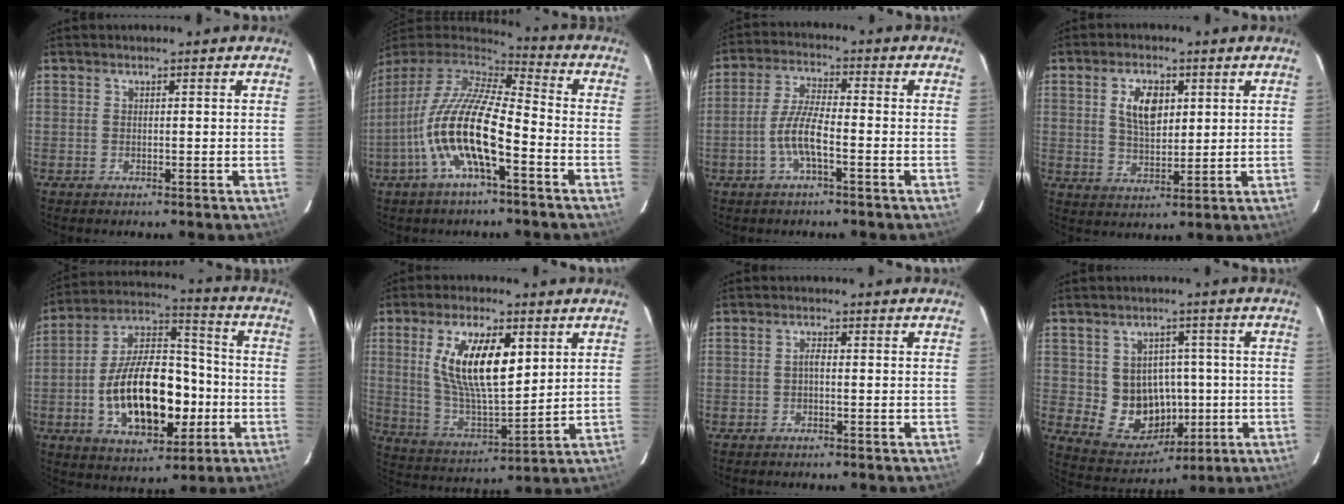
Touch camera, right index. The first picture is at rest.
{"total": 17.0, "force": [-6.4, 4.5, 15.1], "torque": [-0.287, -0.022, -0.125]}
{"total": 6.6, "force": [-2.6, 1.3, 5.9], "torque": [-0.125, 0.003, -0.051]}
{"total": 7.4, "force": [2.3, 3.9, 5.9], "torque": [-0.108, 0.008, 0.045]}
{"total": 20.6, "force": [-4.7, 11.2, 16.6], "torque": [-0.310, 0.020, -0.064]}
{"total": 15.8, "force": [4.9, 5.9, 13.8], "torque": [-0.258, 0.002, 0.098]}
{"total": 1.2, "force": [-0.3, 0.5, 1.1], "torque": [-0.021, 0.007, -0.008]}
{"total": 10.7, "force": [-0.6, 9.8, 4.2], "torque": [-0.084, 0.007, 0.013]}